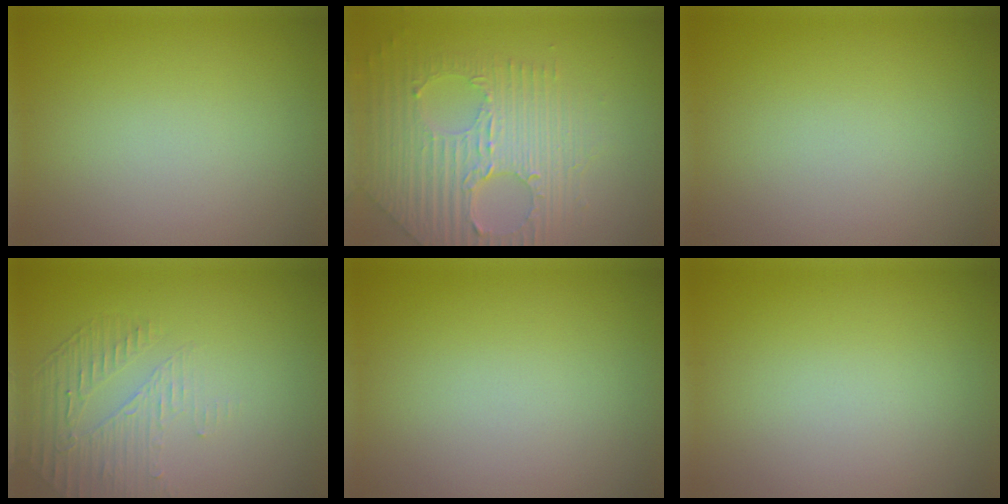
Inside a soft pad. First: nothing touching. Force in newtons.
{"total": 7.6, "press": 5.1, "slide": 5.6}
{"total": 0.0}
{"total": 1.8, "press": 1.1, "slide": 1.5}
{"total": 0.0}
{"total": 0.0}